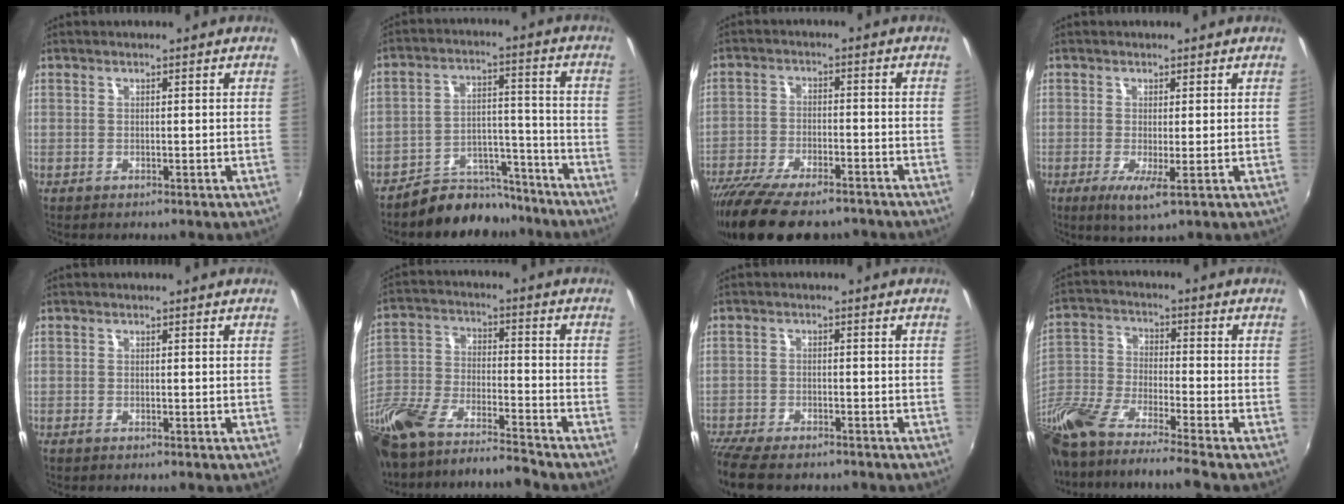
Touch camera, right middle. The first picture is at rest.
{"total": 11.1, "force": [-10.0, 4.4, 1.8], "torque": [-0.033, 0.040, -0.145]}
{"total": 17.8, "force": [-14.1, 5.5, 9.3], "torque": [-0.193, -0.039, -0.229]}
{"total": 3.8, "force": [-1.0, 0.2, 3.7], "torque": [-0.074, -0.014, -0.016]}
{"total": 0.7, "force": [-0.7, 0.1, 0.3], "torque": [-0.005, -0.003, -0.015]}
{"total": 17.0, "force": [-13.7, 4.0, 9.2], "torque": [-0.205, -0.031, -0.259]}
{"total": 10.3, "force": [-8.8, 2.7, 4.6], "torque": [-0.118, -0.040, -0.152]}
{"total": 18.9, "force": [-14.0, 2.7, 12.5], "torque": [-0.248, -0.049, -0.267]}